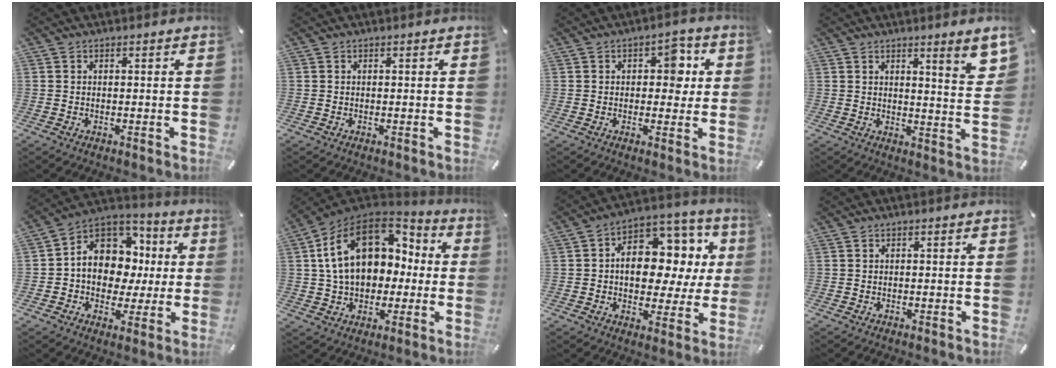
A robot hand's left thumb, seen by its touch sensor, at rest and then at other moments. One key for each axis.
{"total": 0.0}
{"total": 6.5, "fx": 1.2, "fy": 4.2, "fz": 4.8, "tx": -0.044, "ty": -0.008, "tz": 0.008}
{"total": 6.0, "fx": 4.1, "fy": 0.0, "fz": 4.4, "tx": -0.068, "ty": -0.034, "tz": 0.064}
{"total": 12.7, "fx": 1.3, "fy": 11.1, "fz": 6.2, "tx": -0.116, "ty": -0.012, "tz": 0.031}
{"total": 20.2, "fx": 3.6, "fy": 14.9, "fz": 13.2, "tx": -0.246, "ty": 0.000, "tz": 0.064}
{"total": 14.3, "fx": 1.5, "fy": 9.9, "fz": 10.1, "tx": -0.140, "ty": -0.012, "tz": 0.032}
{"total": 0.0}